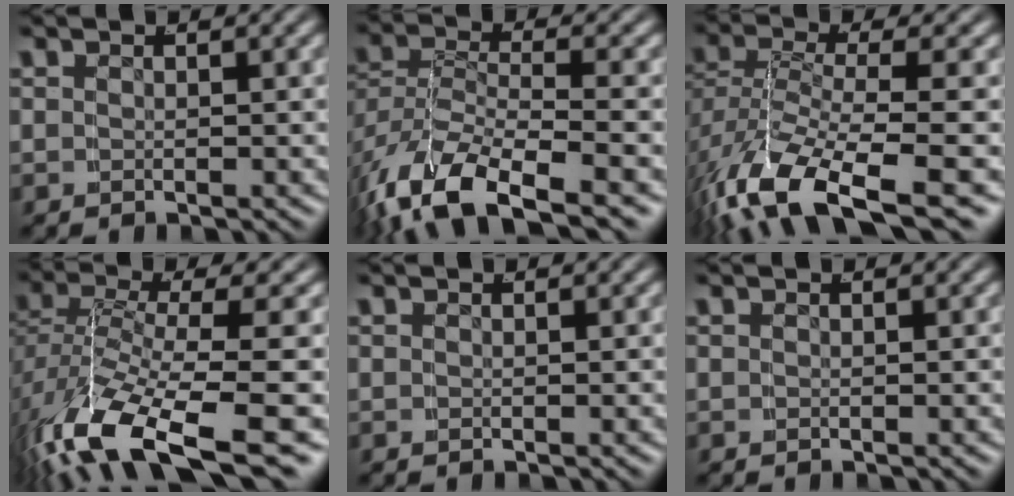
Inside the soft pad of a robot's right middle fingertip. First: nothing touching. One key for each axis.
{"total": 10.2, "fx": -5.7, "fy": 5.4, "fz": 6.5, "tx": -0.149, "ty": -0.041, "tz": -0.069}
{"total": 9.3, "fx": -6.0, "fy": 3.6, "fz": 6.0, "tx": -0.148, "ty": -0.045, "tz": -0.070}
{"total": 9.6, "fx": -6.4, "fy": 2.9, "fz": 6.5, "tx": -0.139, "ty": -0.034, "tz": -0.086}
{"total": 0.0}
{"total": 0.0}